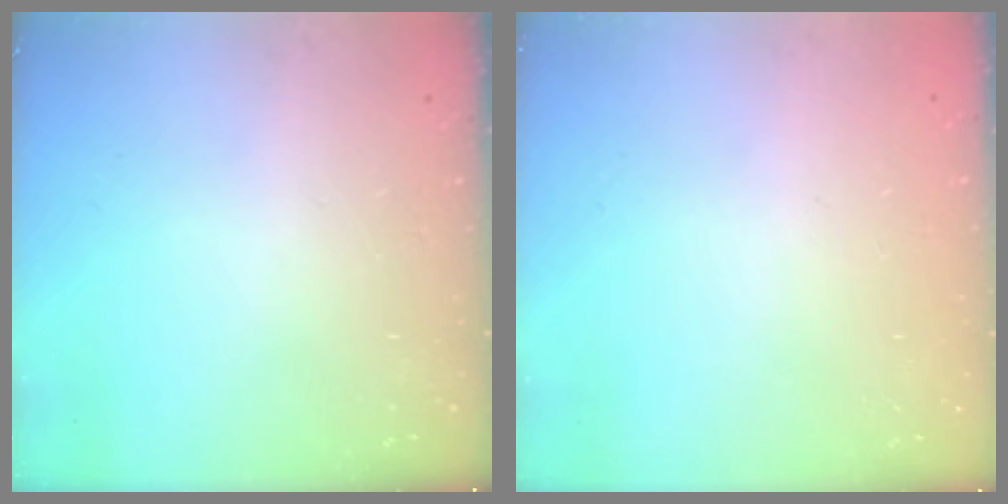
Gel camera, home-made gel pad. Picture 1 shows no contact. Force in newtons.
{"total": 0.0}